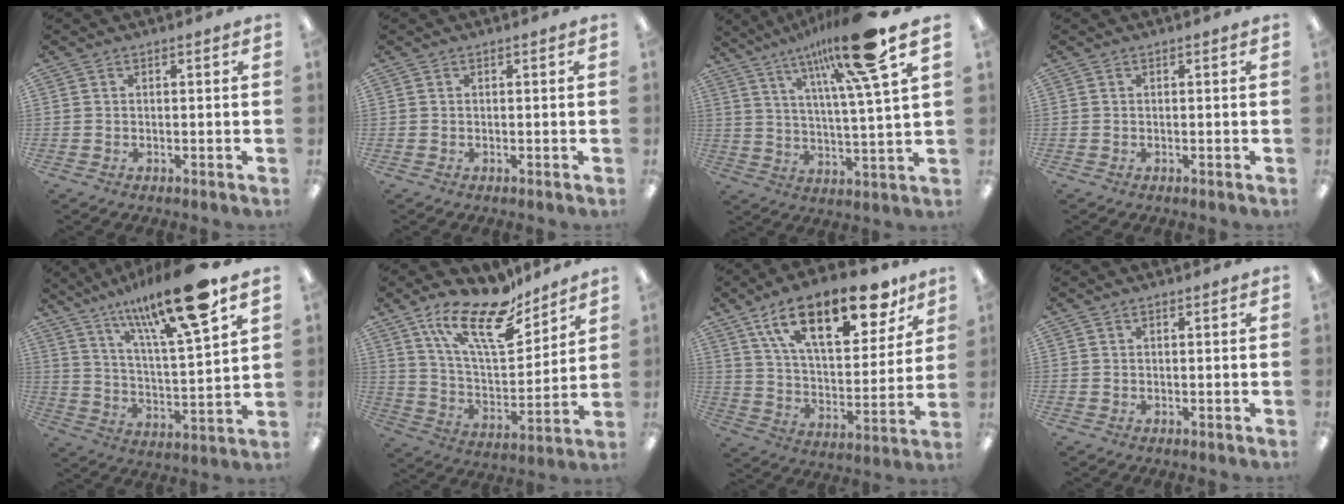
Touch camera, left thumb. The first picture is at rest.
{"total": 0.0}
{"total": 19.5, "force": [12.8, 2.3, 14.5], "torque": [-0.242, -0.061, 0.192]}
{"total": 0.0}
{"total": 20.2, "force": [15.0, 3.5, 13.1], "torque": [-0.213, -0.087, 0.238]}
{"total": 20.3, "force": [14.0, 7.6, 12.6], "torque": [-0.215, -0.082, 0.242]}
{"total": 23.1, "force": [14.0, 10.1, 15.4], "torque": [-0.238, -0.064, 0.234]}
{"total": 0.5, "force": [0.4, 0.2, 0.2], "torque": [-0.005, 0.001, 0.008]}